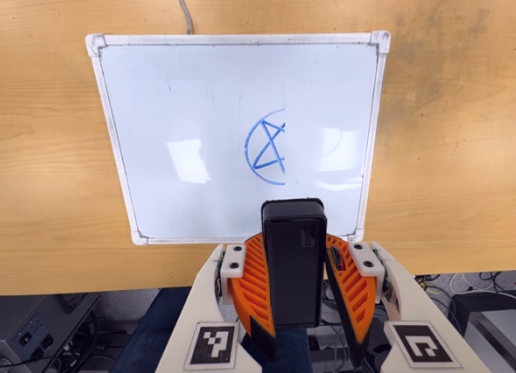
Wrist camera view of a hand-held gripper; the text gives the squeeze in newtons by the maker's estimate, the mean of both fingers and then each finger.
{"total": 7.1, "left": 7.7, "right": 6.4}